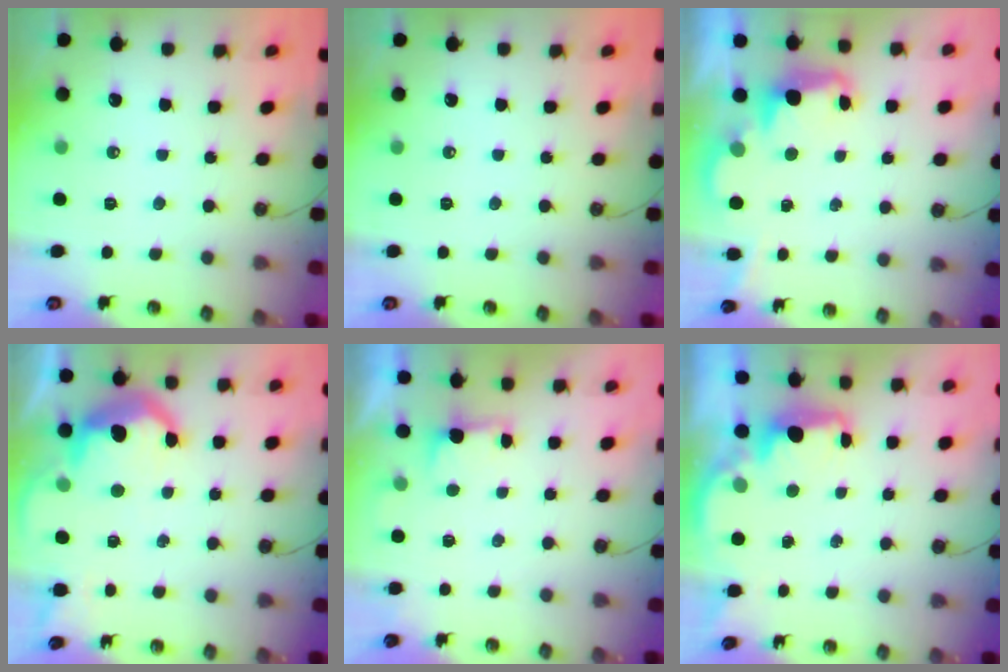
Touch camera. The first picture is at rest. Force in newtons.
{"total": 0.0}
{"total": 2.5, "press": 2.4, "slide": 0.5}
{"total": 11.7, "press": 11.6, "slide": 0.9}
{"total": 1.2, "press": 0.9, "slide": 0.8}
{"total": 2.4, "press": 2.3, "slide": 0.8}